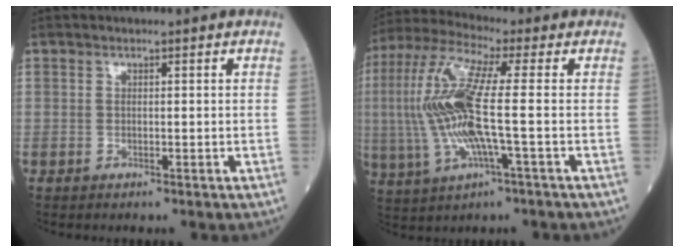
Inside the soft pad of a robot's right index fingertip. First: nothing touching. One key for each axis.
{"total": 14.4, "fx": -0.5, "fy": 1.7, "fz": 14.2, "tx": -0.320, "ty": 0.011, "tz": -0.016}